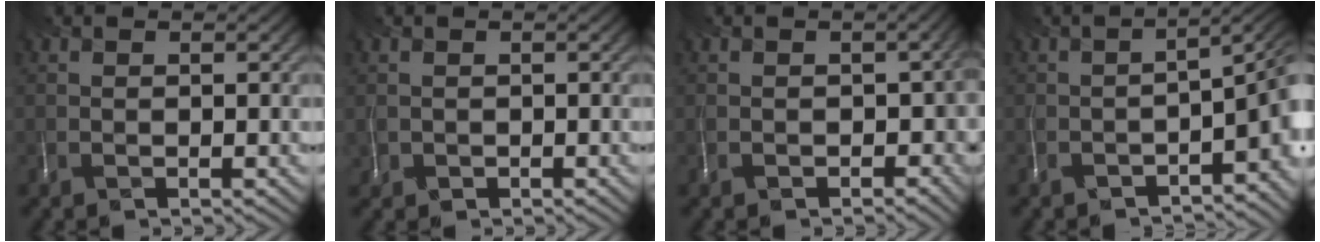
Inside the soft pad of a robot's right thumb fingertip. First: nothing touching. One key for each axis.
{"total": 1.0, "fx": 0.2, "fy": 0.8, "fz": -0.5, "tx": -0.001, "ty": -0.003, "tz": 0.012}
{"total": 4.3, "fx": -2.0, "fy": 3.0, "fz": 2.3, "tx": -0.035, "ty": -0.018, "tz": -0.030}
{"total": 6.1, "fx": -3.4, "fy": 2.1, "fz": 4.7, "tx": -0.053, "ty": -0.016, "tz": -0.055}